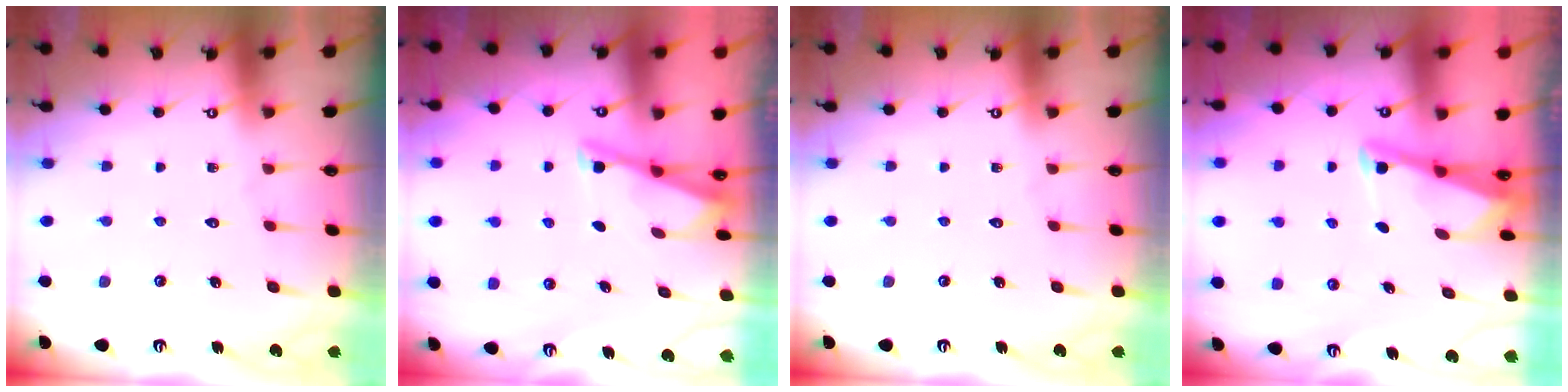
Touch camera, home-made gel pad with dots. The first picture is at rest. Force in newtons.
{"total": 3.3, "press": 3.3, "slide": 0.3}
{"total": 0.0}
{"total": 2.5, "press": 2.5, "slide": 0.0}